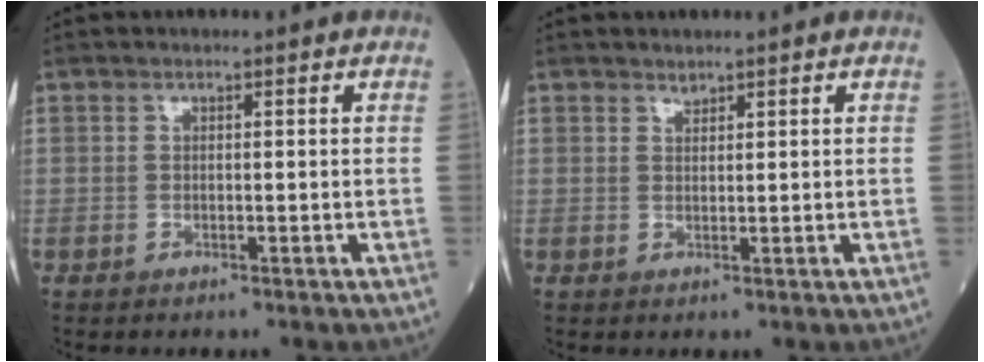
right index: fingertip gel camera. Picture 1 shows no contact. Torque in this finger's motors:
{"motor_torque": [-0.18, 0.18, -0.07, -0.01]}